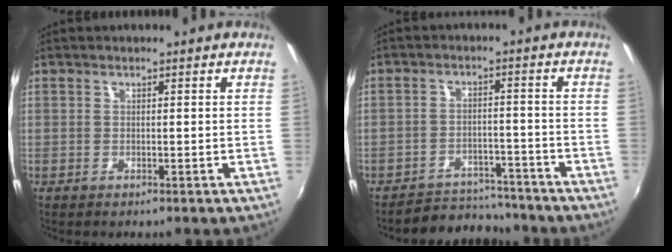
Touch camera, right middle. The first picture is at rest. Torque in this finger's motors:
{"motor_torque": [0.89, -0.67, 0.01, 0.01]}